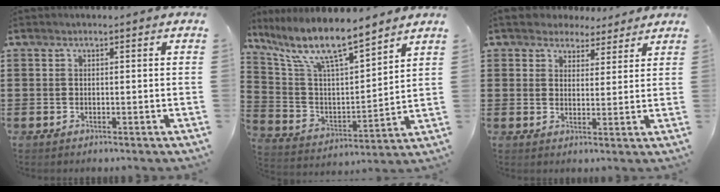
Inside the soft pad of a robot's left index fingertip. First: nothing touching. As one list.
[{"total": 10.4, "force": [8.3, 2.1, 6.0], "torque": [-0.151, -0.047, 0.140]}, {"total": 4.1, "force": [3.5, 2.0, 0.1], "torque": [-0.019, -0.002, 0.067]}]